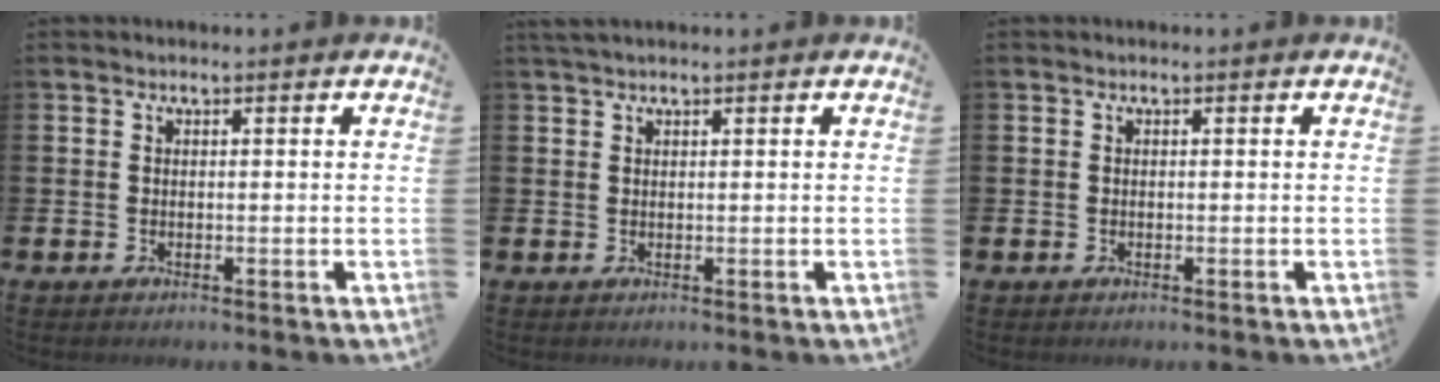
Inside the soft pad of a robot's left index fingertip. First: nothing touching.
{"total": 1.1, "force": [0.9, 0.1, 0.5], "torque": [-0.008, 0.001, 0.017]}
{"total": 0.0}